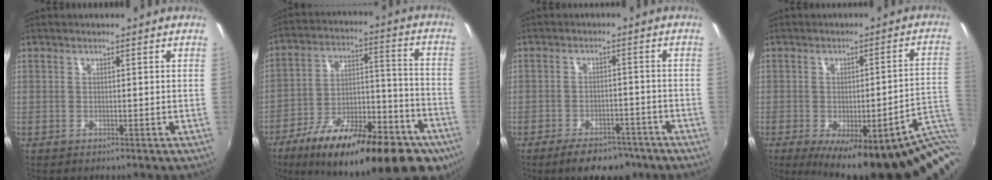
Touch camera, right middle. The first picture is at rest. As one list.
[{"total": 29.9, "force": [-18.4, 11.0, 20.8], "torque": [-0.314, -0.015, -0.261]}, {"total": 9.1, "force": [-6.8, 4.2, 4.3], "torque": [-0.095, 0.001, -0.093]}, {"total": 21.6, "force": [-11.6, 5.3, 17.5], "torque": [-0.200, -0.030, -0.133]}]